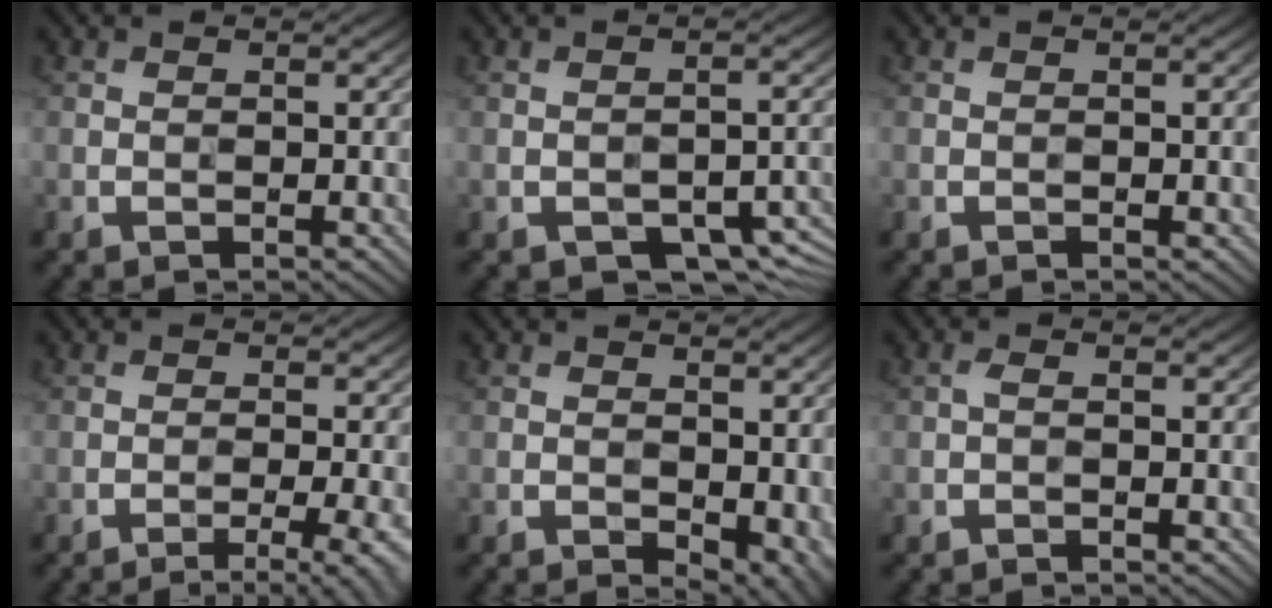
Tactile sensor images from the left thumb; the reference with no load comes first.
{"total": 6.2, "force": [-3.7, 3.0, 3.9], "torque": [-0.050, -0.002, -0.050]}
{"total": 0.6, "force": [-0.2, -0.1, 0.6], "torque": [-0.009, 0.005, -0.002]}
{"total": 5.4, "force": [-3.3, 1.1, 4.2], "torque": [-0.060, 0.009, -0.044]}
{"total": 5.1, "force": [-1.2, 2.9, 4.0], "torque": [-0.060, -0.013, -0.009]}
{"total": 0.9, "force": [-0.3, 0.1, 0.8], "torque": [-0.020, 0.007, -0.008]}